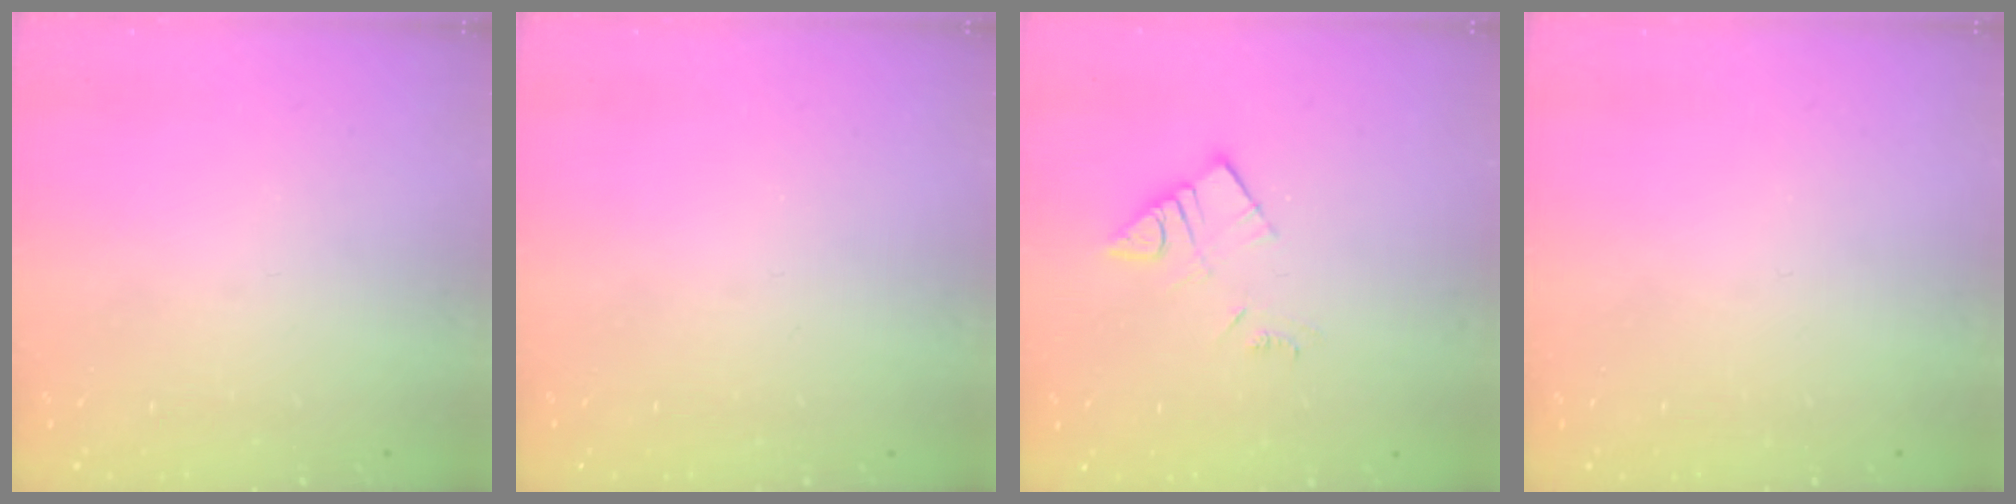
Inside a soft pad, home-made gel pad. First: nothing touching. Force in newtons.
{"total": 0.0}
{"total": 6.4, "press": 6.4, "slide": 0.4}
{"total": 0.0}